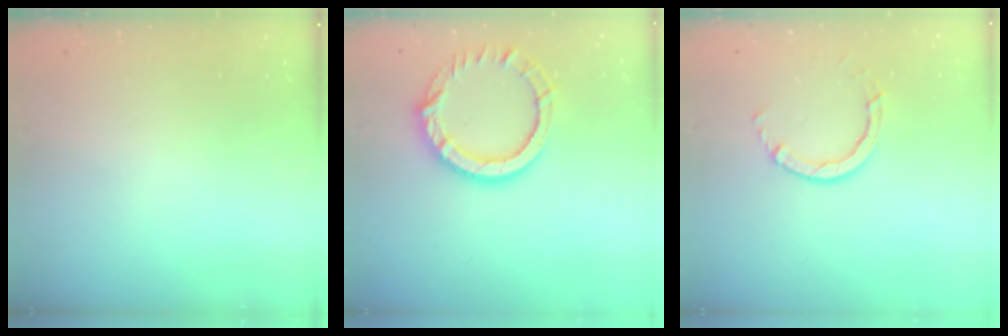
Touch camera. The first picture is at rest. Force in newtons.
{"total": 12.8, "press": 12.7, "slide": 1.4}
{"total": 4.0, "press": 4.0, "slide": 0.4}